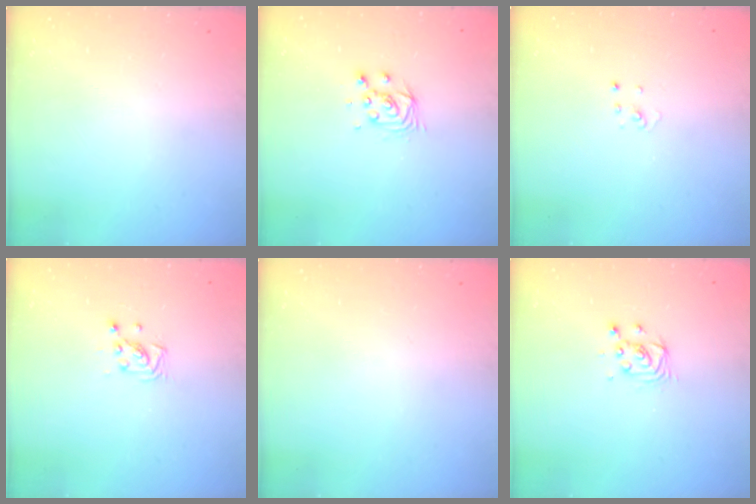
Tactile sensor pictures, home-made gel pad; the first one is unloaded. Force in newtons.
{"total": 5.5, "press": 5.5, "slide": 0.5}
{"total": 2.1, "press": 2.1, "slide": 0.1}
{"total": 2.9, "press": 2.9, "slide": 0.3}
{"total": 0.0}
{"total": 3.3, "press": 3.3, "slide": 0.3}